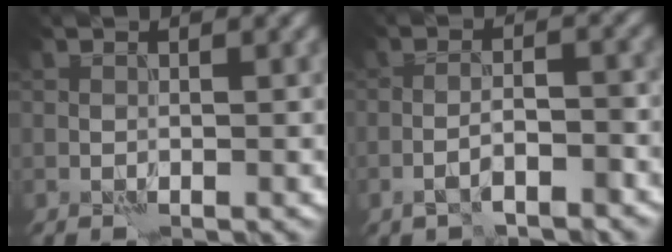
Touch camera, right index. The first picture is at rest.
{"total": 3.2, "force": [-2.1, 0.7, 2.4], "torque": [-0.041, 0.005, -0.038]}